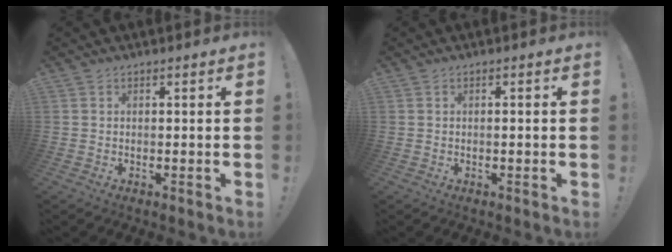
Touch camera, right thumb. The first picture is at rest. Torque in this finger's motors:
{"motor_torque": [-0.09, -0.33, 0.01, 0.09, 0.03]}